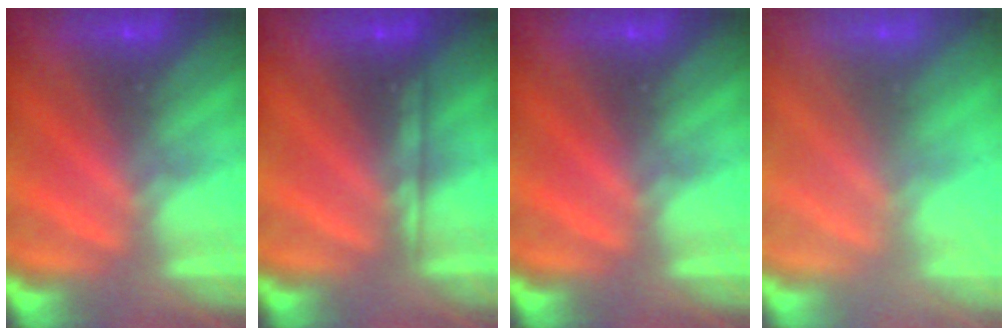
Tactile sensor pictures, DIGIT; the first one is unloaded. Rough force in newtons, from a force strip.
{"total": 2.2}
{"total": 0.0}
{"total": 4.2}